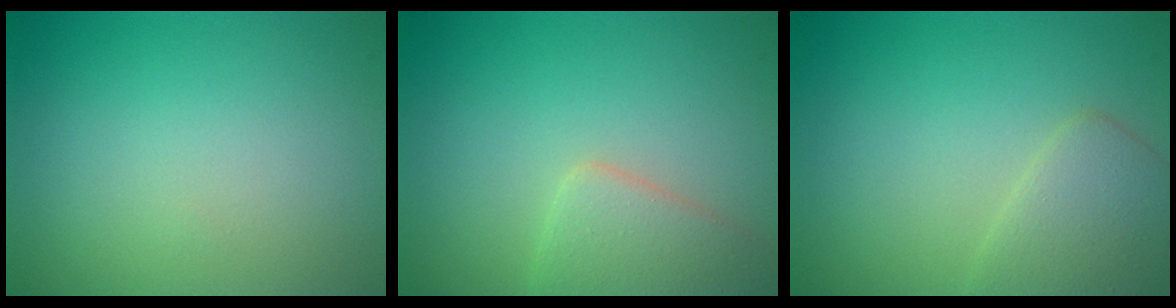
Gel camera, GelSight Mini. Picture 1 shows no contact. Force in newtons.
{"total": 2.5, "press": 2.5, "slide": 0.2}
{"total": 2.9, "press": 2.9, "slide": 0.1}